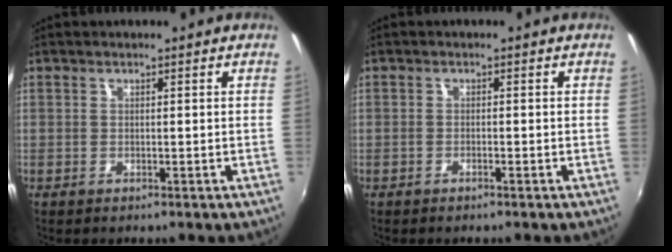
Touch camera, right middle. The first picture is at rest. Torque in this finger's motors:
{"motor_torque": [-0.22, 0.17, 0.00, -0.01]}